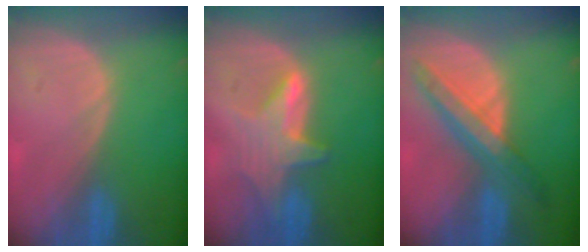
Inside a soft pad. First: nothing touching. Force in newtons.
{"total": 6.8, "press": 6.3, "slide": 2.4}
{"total": 8.0, "press": 7.1, "slide": 3.7}